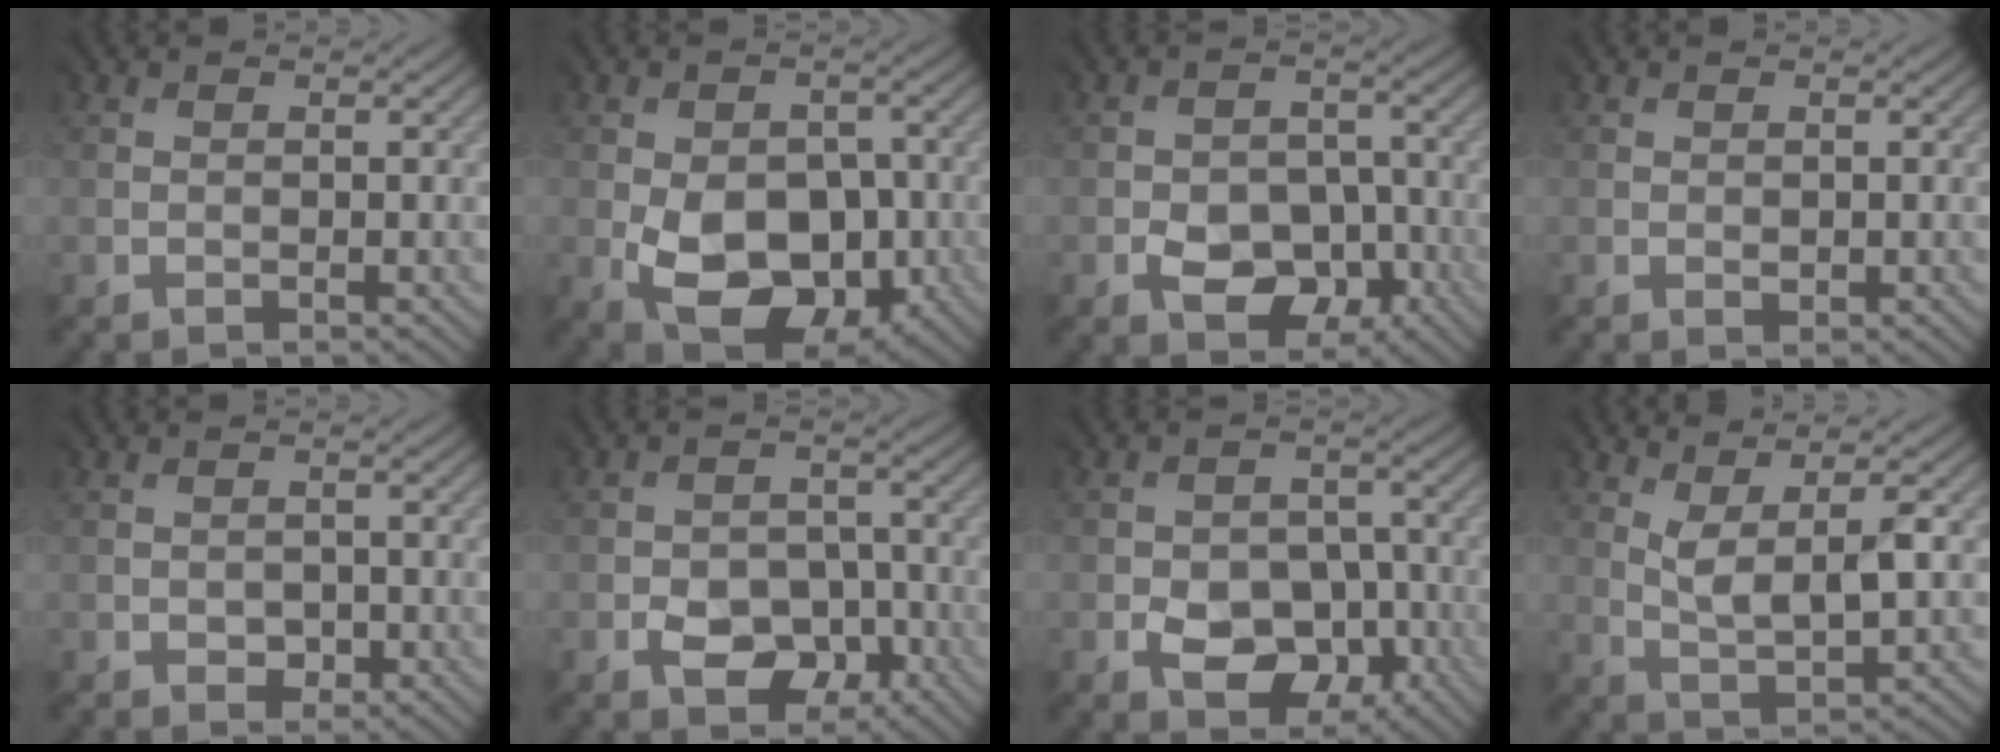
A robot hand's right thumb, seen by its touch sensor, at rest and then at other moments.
{"total": 9.7, "force": [-2.6, 6.7, 6.6], "torque": [-0.105, -0.030, -0.037]}
{"total": 4.8, "force": [-2.7, 3.5, 2.0], "torque": [-0.027, -0.009, -0.041]}
{"total": 0.7, "force": [0.0, 0.7, 0.3], "torque": [-0.003, -0.002, 0.004]}
{"total": 1.3, "force": [-0.9, 1.0, 0.1], "torque": [0.005, -0.006, -0.012]}
{"total": 4.1, "force": [-2.5, 2.9, 1.4], "torque": [-0.014, -0.005, -0.041]}
{"total": 5.6, "force": [-2.9, 4.1, 2.6], "torque": [-0.034, -0.011, -0.043]}
{"total": 3.4, "force": [2.0, 0.4, 2.7], "torque": [-0.060, -0.006, 0.042]}